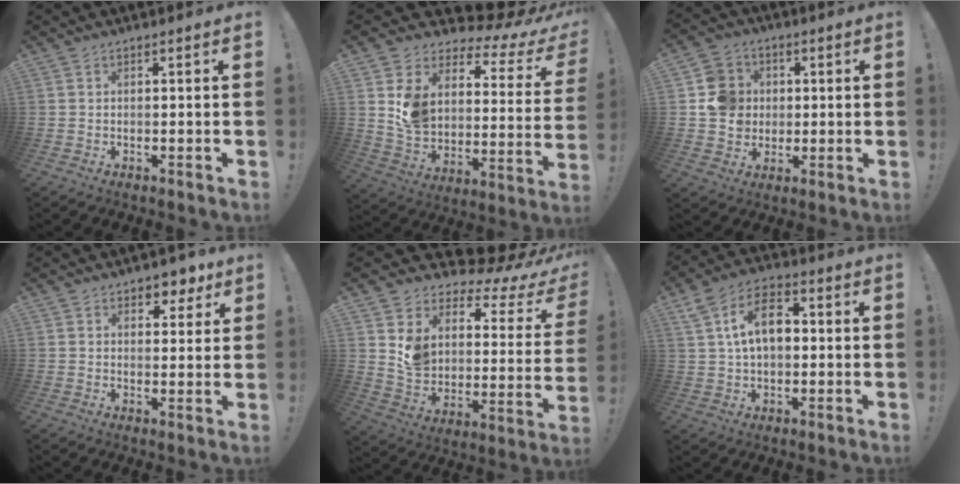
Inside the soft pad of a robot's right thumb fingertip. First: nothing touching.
{"total": 9.7, "force": [5.4, 5.3, 6.0], "torque": [-0.106, -0.062, 0.087]}
{"total": 10.9, "force": [1.1, 10.2, 3.5], "torque": [-0.045, 0.003, 0.028]}
{"total": 5.5, "force": [3.6, 3.8, 1.8], "torque": [-0.009, -0.025, 0.063]}
{"total": 9.2, "force": [6.7, 4.1, 4.8], "torque": [-0.083, -0.079, 0.105]}
{"total": 12.7, "force": [2.2, 8.1, 9.5], "torque": [-0.161, 0.015, 0.042]}